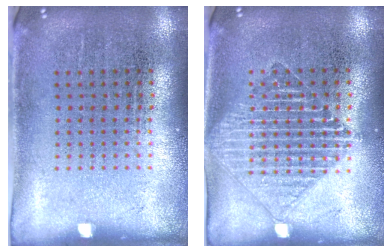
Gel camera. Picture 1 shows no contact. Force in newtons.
{"total": 1.5, "press": 1.5, "slide": 0.3}